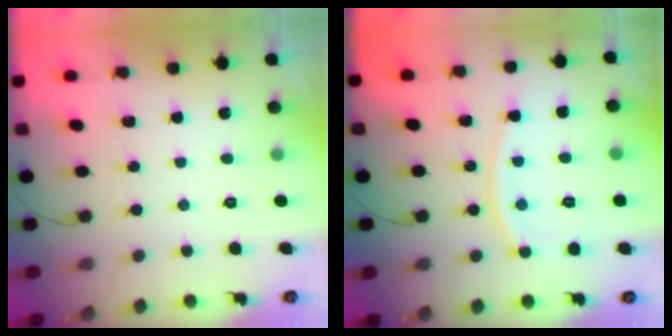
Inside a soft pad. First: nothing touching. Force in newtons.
{"total": 9.7, "press": 9.6, "slide": 1.2}